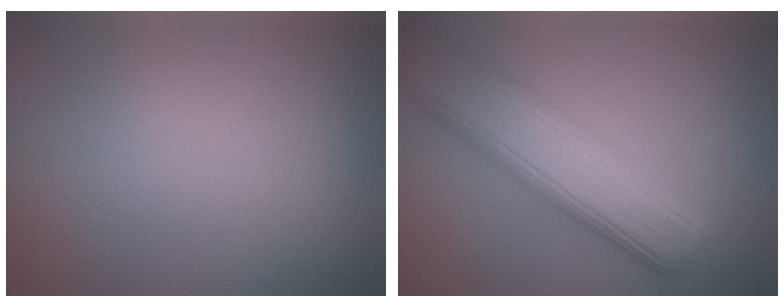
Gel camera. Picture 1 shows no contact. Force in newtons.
{"total": 8.8, "press": 8.8, "slide": 0.2}